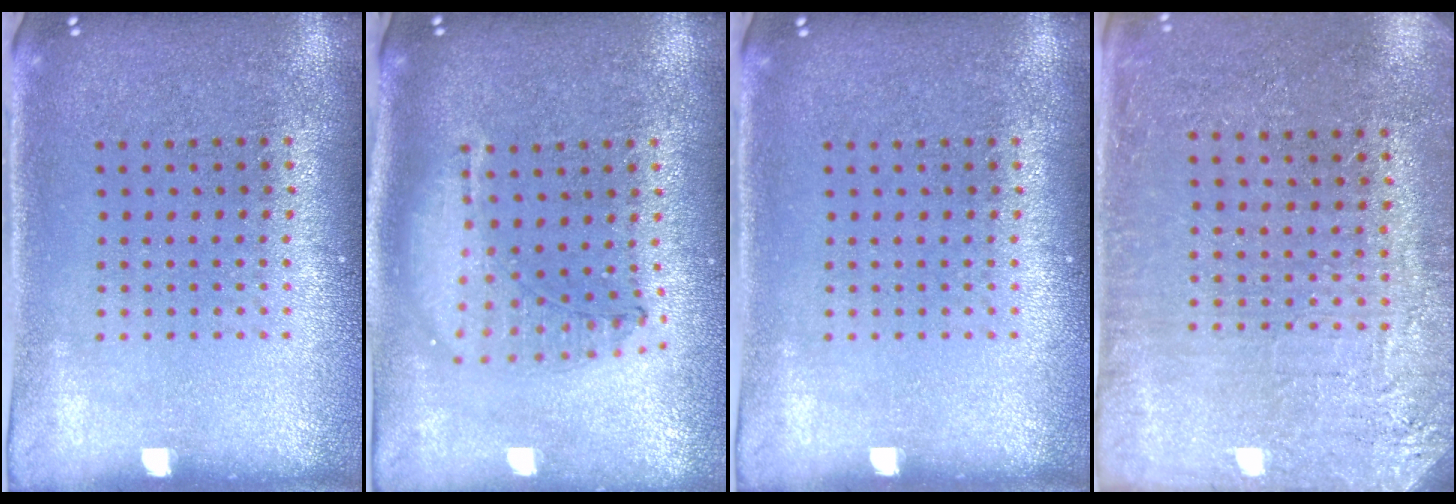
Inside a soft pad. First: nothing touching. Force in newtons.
{"total": 1.2, "press": 1.1, "slide": 0.3}
{"total": 0.0}
{"total": 2.9, "press": 2.8, "slide": 0.5}